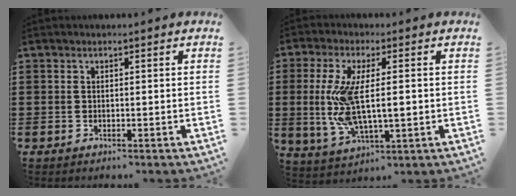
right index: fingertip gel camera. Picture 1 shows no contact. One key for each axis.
{"total": 9.6, "fx": 0.1, "fy": 3.2, "fz": 9.0, "tx": -0.198, "ty": -0.011, "tz": -0.004}